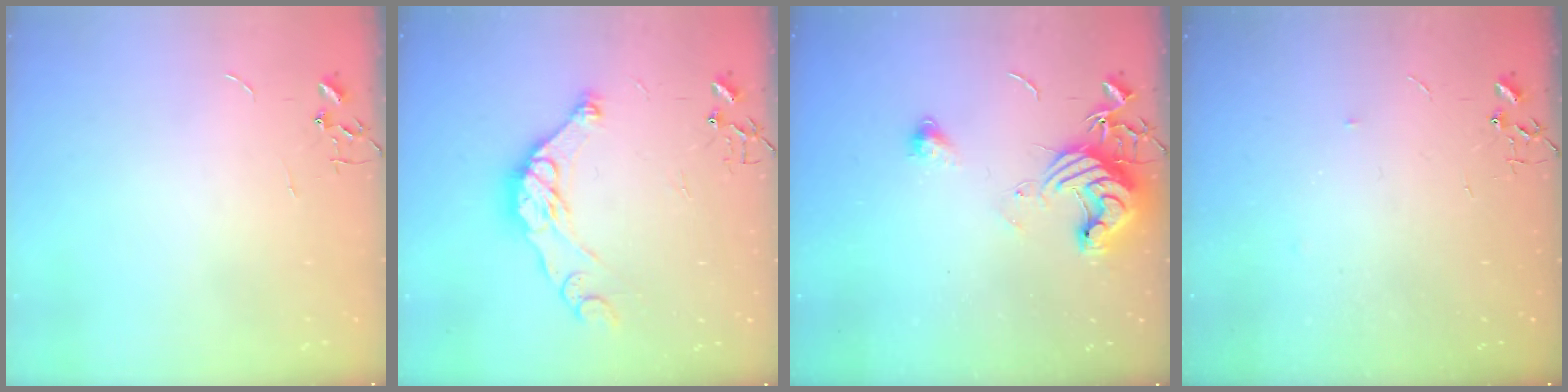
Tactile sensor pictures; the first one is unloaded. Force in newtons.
{"total": 12.7, "press": 12.7, "slide": 0.0}
{"total": 12.2, "press": 12.1, "slide": 1.6}
{"total": 3.6, "press": 3.5, "slide": 0.6}